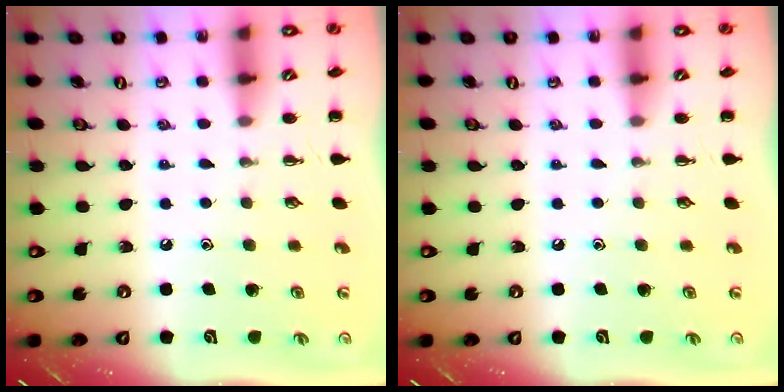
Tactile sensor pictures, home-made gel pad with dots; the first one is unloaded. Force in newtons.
{"total": 0.0}